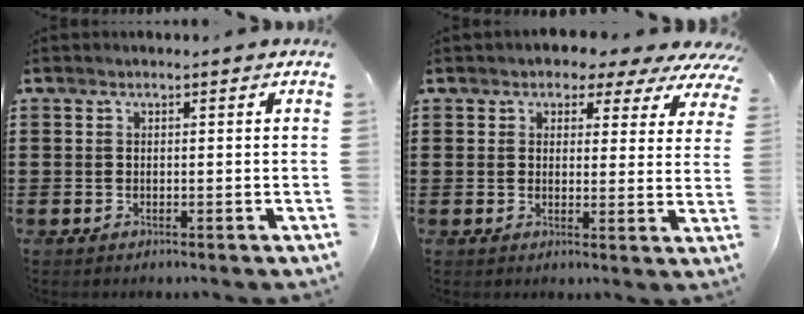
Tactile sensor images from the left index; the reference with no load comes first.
{"total": 3.4, "force": [2.7, 1.8, 0.9], "torque": [-0.020, -0.012, 0.040]}